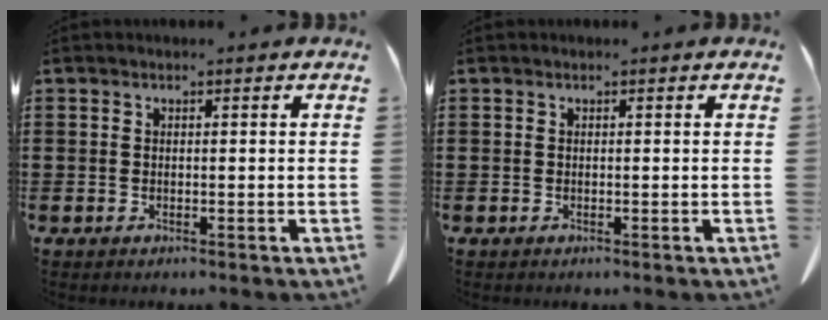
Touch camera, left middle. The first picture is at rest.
{"total": 0.0}